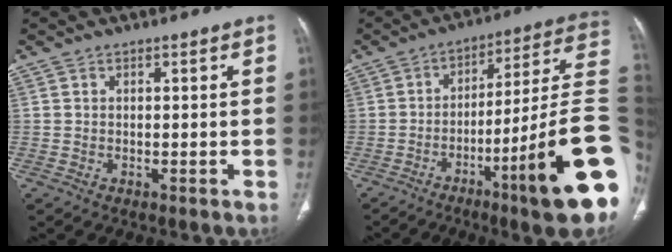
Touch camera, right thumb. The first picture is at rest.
{"total": 22.7, "force": [-7.1, 1.9, 21.5], "torque": [-0.257, 0.025, -0.109]}